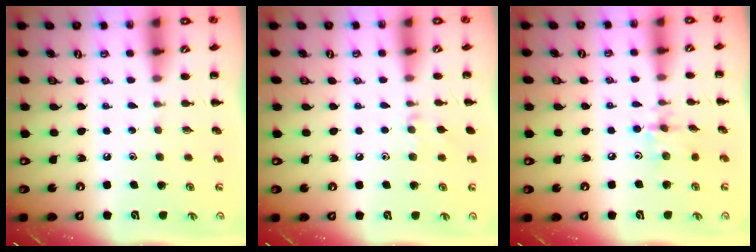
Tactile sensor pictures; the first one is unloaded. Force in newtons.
{"total": 6.1, "press": 5.8, "slide": 2.0}
{"total": 4.8, "press": 4.8, "slide": 0.4}